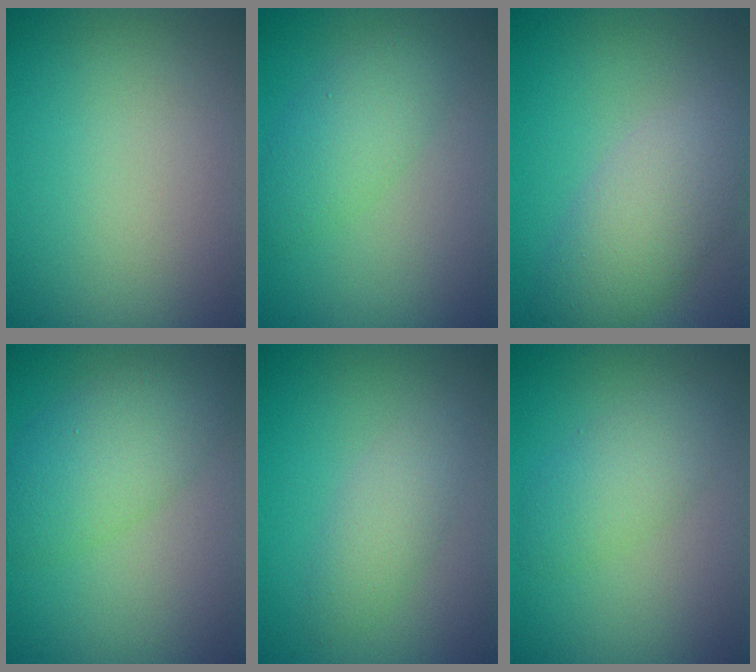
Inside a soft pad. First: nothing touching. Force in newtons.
{"total": 1.9, "press": 1.9, "slide": 0.2}
{"total": 5.0, "press": 5.0, "slide": 0.3}
{"total": 4.6, "press": 4.5, "slide": 0.1}
{"total": 2.2, "press": 2.2, "slide": 0.0}
{"total": 2.9, "press": 2.9, "slide": 0.2}